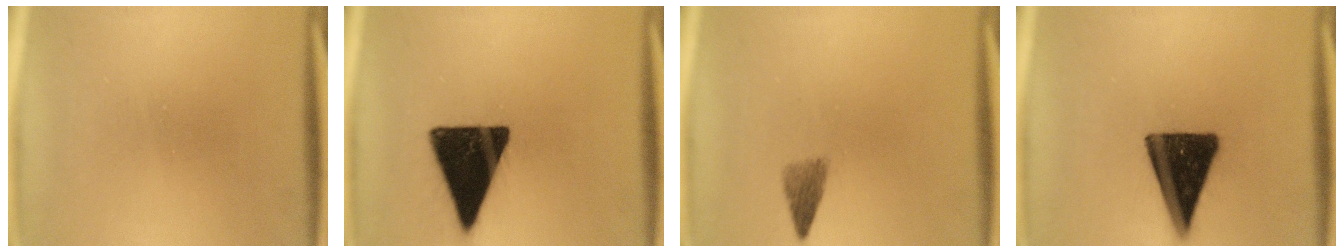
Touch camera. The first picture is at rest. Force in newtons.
{"total": 17.6}
{"total": 2.2}
{"total": 15.8}